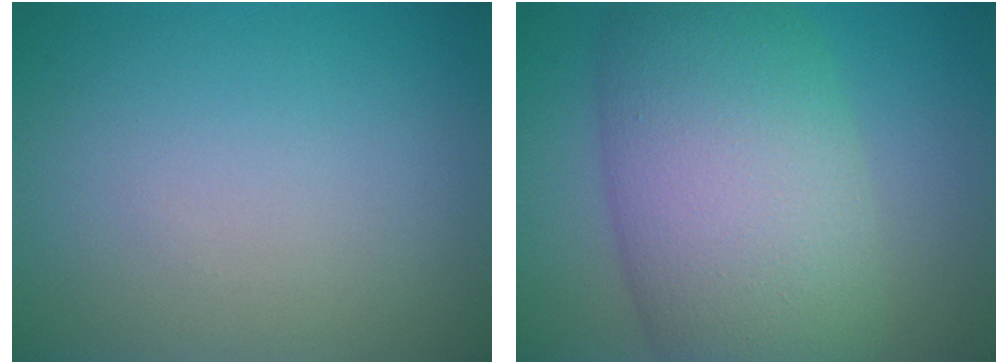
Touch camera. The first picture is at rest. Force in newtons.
{"total": 11.8, "press": 11.8, "slide": 0.3}